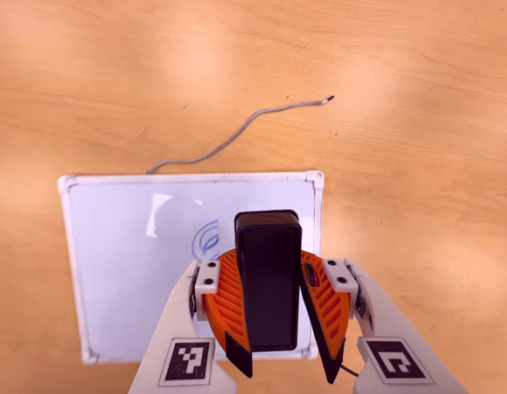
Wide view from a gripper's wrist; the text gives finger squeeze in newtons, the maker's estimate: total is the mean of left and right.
{"total": 10.1, "left": 10.0, "right": 10.1}